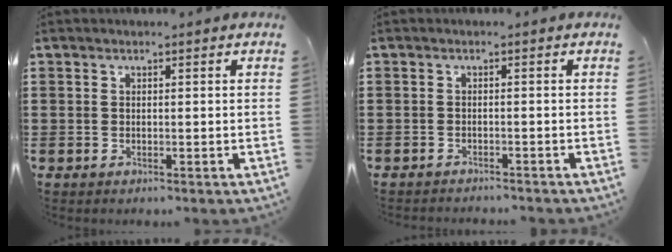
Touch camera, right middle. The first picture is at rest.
{"total": 1.0, "force": [-1.0, 0.0, 0.0], "torque": [-0.002, 0.001, -0.022]}